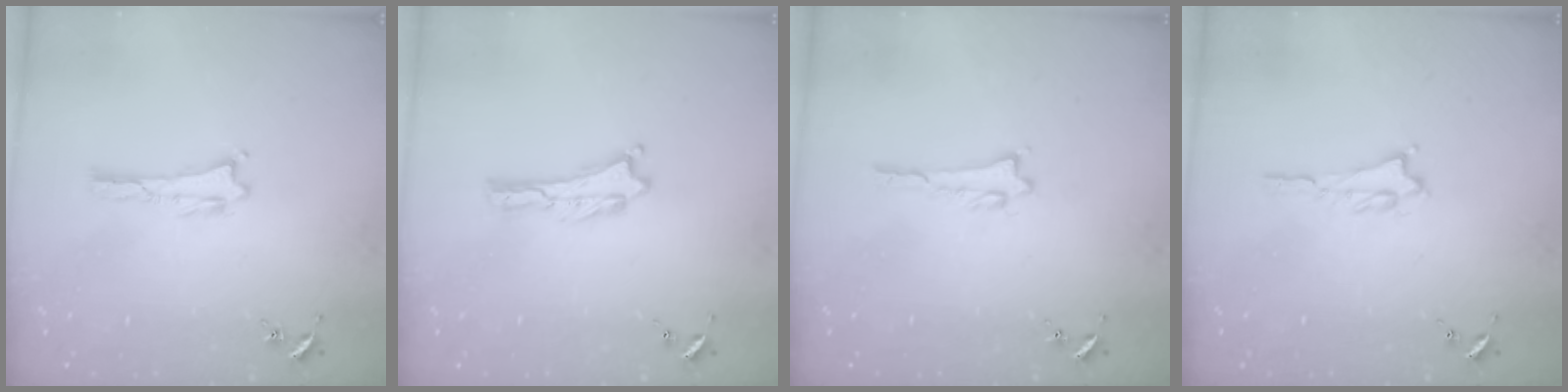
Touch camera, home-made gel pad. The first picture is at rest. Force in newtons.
{"total": 0.0}
{"total": 0.0}
{"total": 1.1, "press": 1.1, "slide": 0.2}